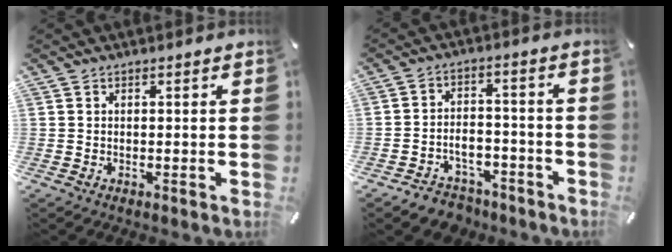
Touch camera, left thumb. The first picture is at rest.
{"total": 5.9, "force": [-4.0, 4.1, 1.6], "torque": [-0.025, 0.025, -0.073]}